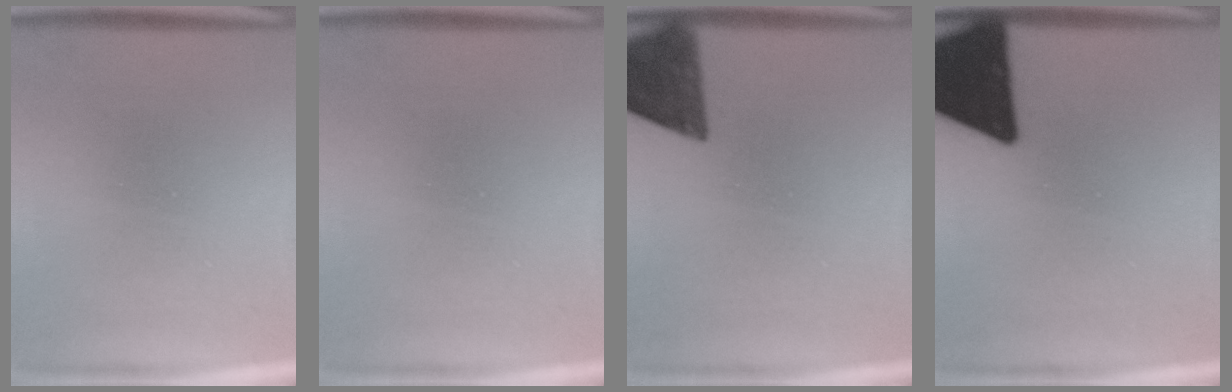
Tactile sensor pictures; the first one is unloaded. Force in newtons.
{"total": 0.0}
{"total": 11.6}
{"total": 20.3}